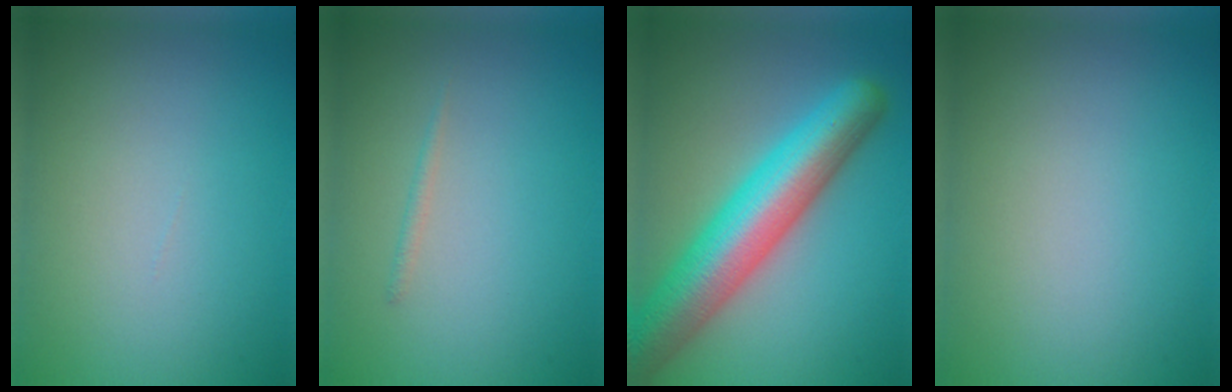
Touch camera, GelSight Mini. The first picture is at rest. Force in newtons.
{"total": 0.6, "press": 0.6, "slide": 0.1}
{"total": 10.0, "press": 10.0, "slide": 0.4}
{"total": 0.0}